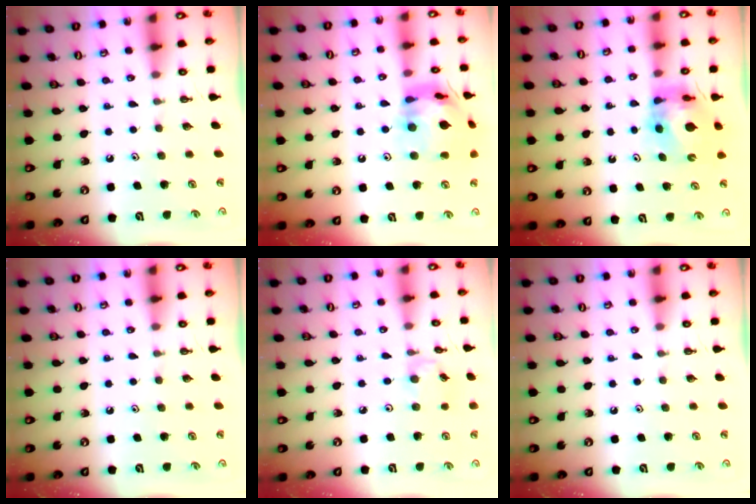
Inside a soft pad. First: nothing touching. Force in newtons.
{"total": 17.5, "press": 17.4, "slide": 1.7}
{"total": 9.2, "press": 9.2, "slide": 1.0}
{"total": 0.0}
{"total": 3.3, "press": 3.3, "slide": 0.3}
{"total": 0.0}